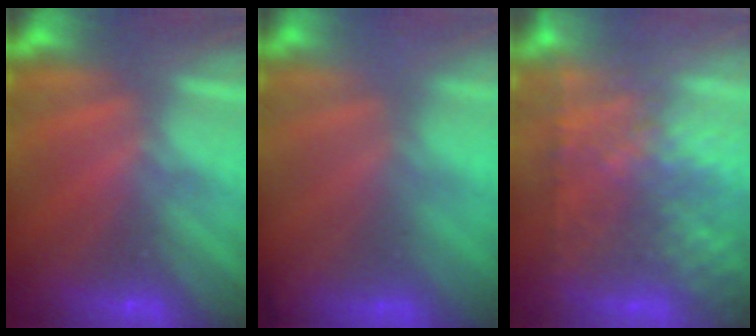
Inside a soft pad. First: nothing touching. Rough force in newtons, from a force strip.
{"total": 6.9}
{"total": 6.4}